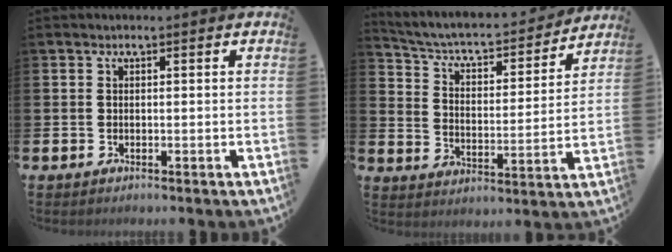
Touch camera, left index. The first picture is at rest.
{"total": 5.5, "force": [4.9, 1.6, 1.9], "torque": [-0.070, -0.041, 0.073]}